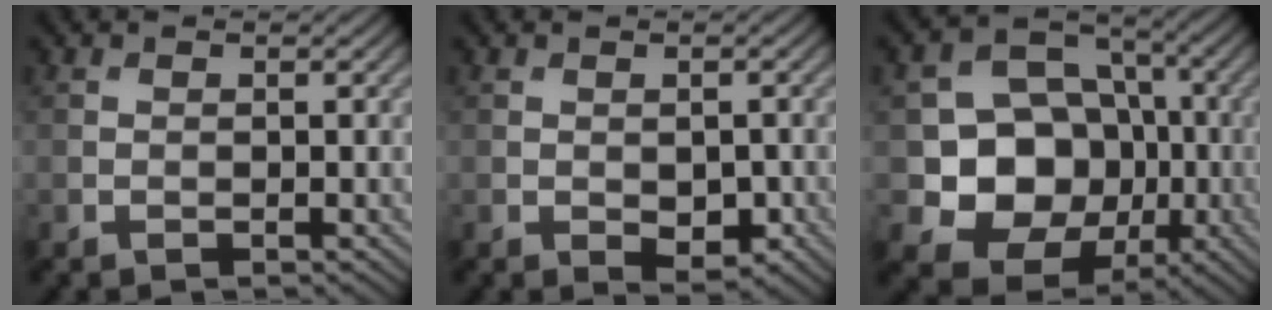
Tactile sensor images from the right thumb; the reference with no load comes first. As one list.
[{"total": 3.0, "force": [-0.8, 1.8, 2.3], "torque": [-0.034, -0.012, -0.007]}, {"total": 11.9, "force": [-2.2, 10.2, 5.8], "torque": [-0.112, -0.016, -0.062]}]